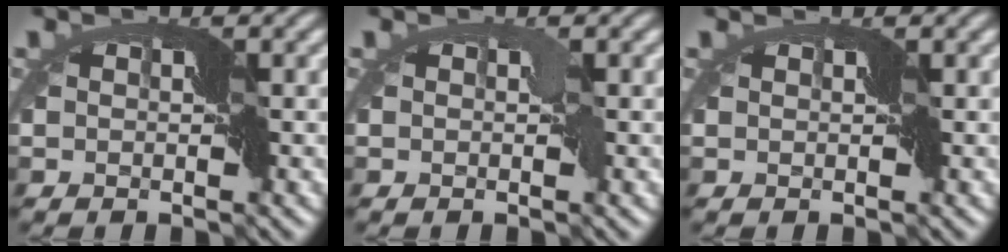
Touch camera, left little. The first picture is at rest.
{"total": 0.7, "force": [0.0, 0.5, 0.5], "torque": [-0.001, 0.002, -0.001]}
{"total": 0.8, "force": [0.4, 0.5, 0.4], "torque": [-0.007, 0.008, 0.011]}